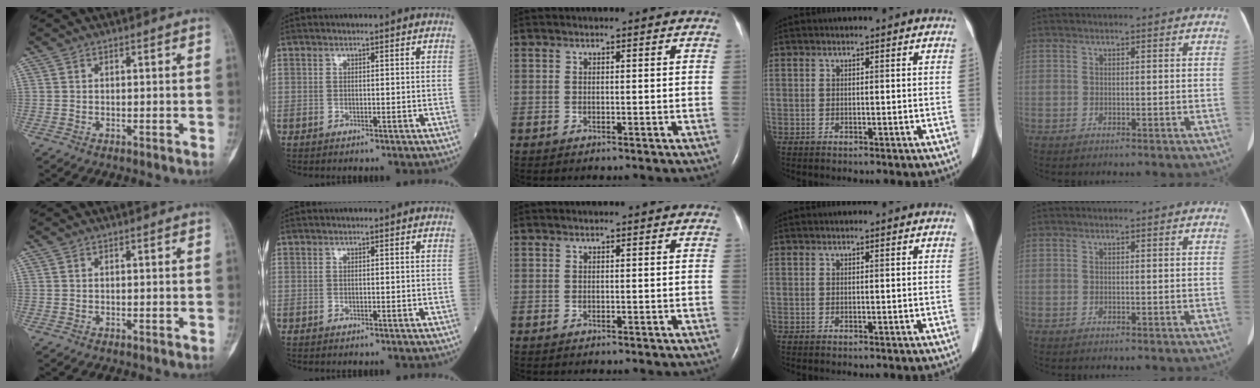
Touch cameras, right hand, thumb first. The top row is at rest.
{}